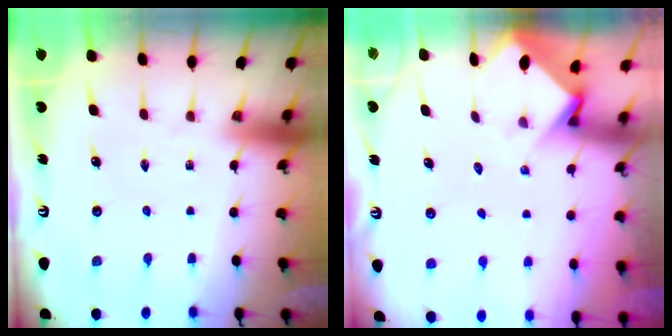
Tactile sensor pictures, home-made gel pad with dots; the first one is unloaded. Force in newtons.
{"total": 3.5, "press": 3.5, "slide": 0.3}